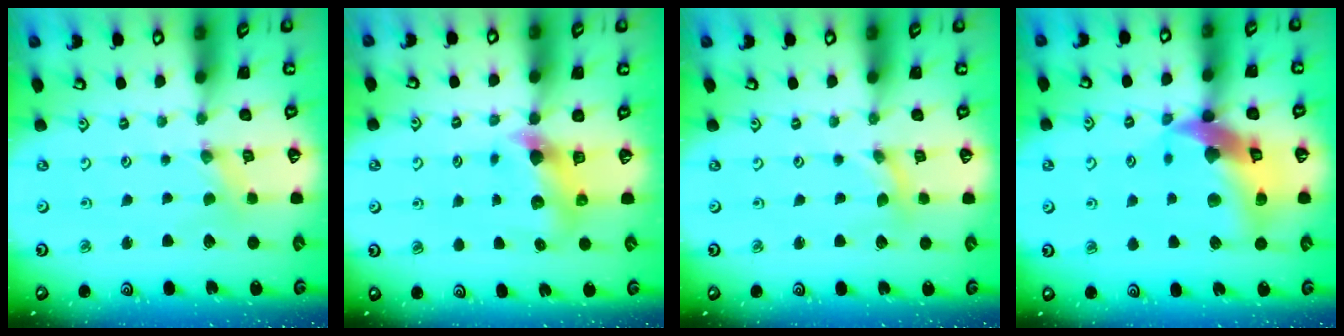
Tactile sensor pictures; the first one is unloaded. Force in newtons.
{"total": 6.4, "press": 6.4, "slide": 0.4}
{"total": 0.0}
{"total": 17.0, "press": 16.9, "slide": 2.3}